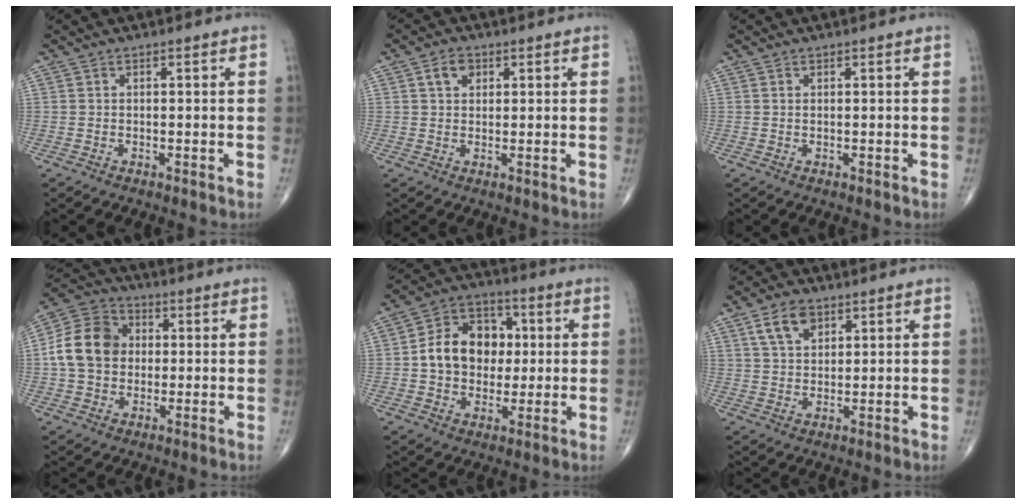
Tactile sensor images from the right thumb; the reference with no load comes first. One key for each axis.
{"total": 3.5, "fx": 1.5, "fy": 2.5, "fz": 2.0, "tx": -0.025, "ty": 0.002, "tz": 0.025}
{"total": 0.0}
{"total": 12.4, "fx": 0.8, "fy": 9.9, "fz": 7.4, "tx": -0.121, "ty": 0.023, "tz": 0.005}
{"total": 13.8, "fx": 0.8, "fy": 10.6, "fz": 8.7, "tx": -0.105, "ty": 0.022, "tz": 0.008}
{"total": 6.5, "fx": 3.4, "fy": 4.0, "fz": 3.9, "tx": -0.057, "ty": -0.011, "tz": 0.064}